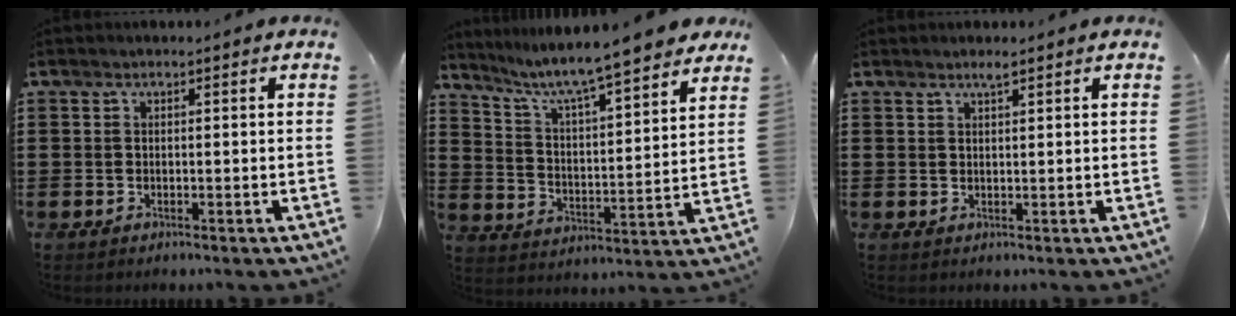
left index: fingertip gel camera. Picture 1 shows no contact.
{"total": 6.6, "force": [6.0, 0.2, 2.9], "torque": [-0.083, -0.043, 0.096]}
{"total": 1.4, "force": [1.1, 0.1, 0.8], "torque": [-0.016, 0.000, 0.020]}